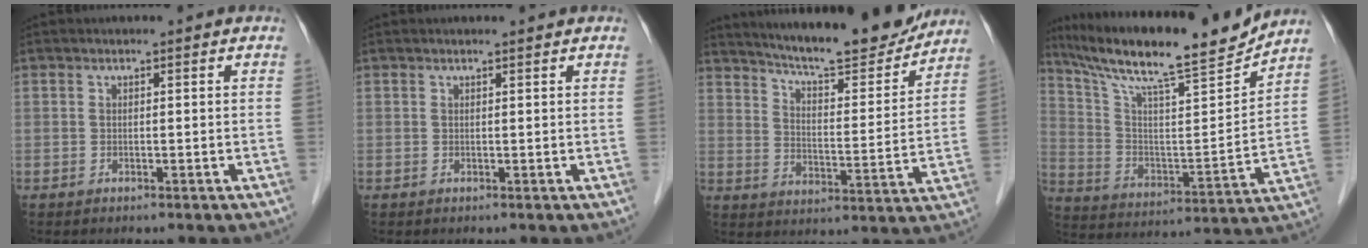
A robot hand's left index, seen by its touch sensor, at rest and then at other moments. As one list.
[{"total": 0.6, "force": [0.6, -0.1, 0.1], "torque": [-0.006, -0.001, 0.008]}, {"total": 17.0, "force": [15.6, 1.8, 6.6], "torque": [-0.106, -0.023, 0.221]}, {"total": 20.5, "force": [17.9, 1.1, 10.0], "torque": [-0.183, -0.016, 0.289]}]